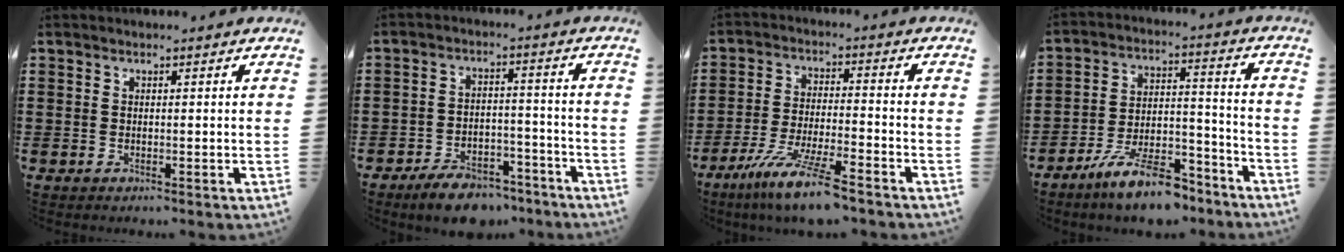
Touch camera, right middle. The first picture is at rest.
{"total": 6.4, "force": [-5.8, 1.8, 2.0], "torque": [-0.034, 0.017, -0.110]}
{"total": 9.3, "force": [-7.2, 0.2, 5.9], "torque": [-0.122, -0.010, -0.140]}
{"total": 11.0, "force": [-9.0, 2.4, 5.8], "torque": [-0.110, 0.029, -0.173]}